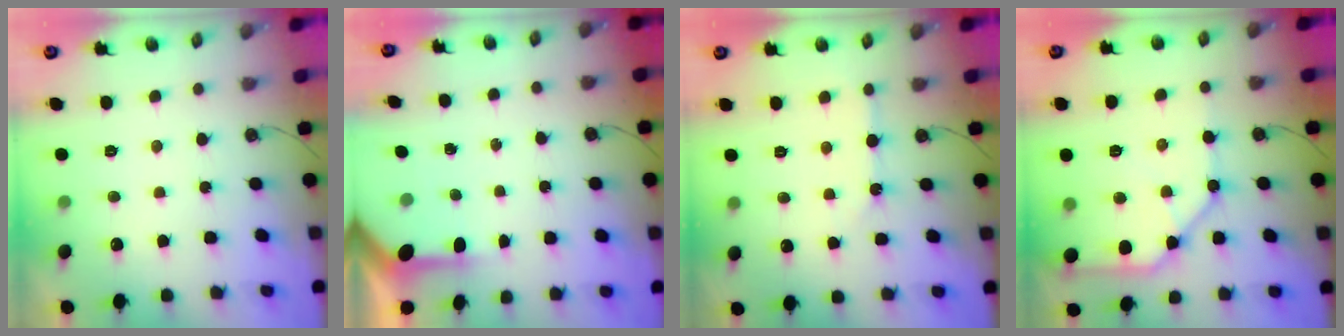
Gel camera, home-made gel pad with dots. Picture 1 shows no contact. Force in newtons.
{"total": 4.0, "press": 4.0, "slide": 0.3}
{"total": 4.9, "press": 4.9, "slide": 0.4}
{"total": 11.1, "press": 11.0, "slide": 1.1}